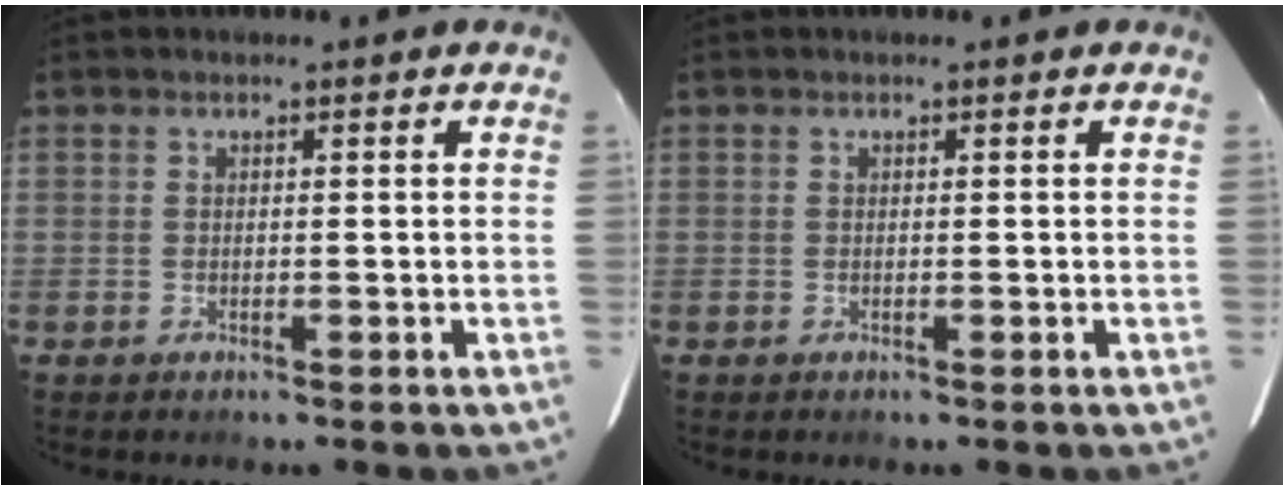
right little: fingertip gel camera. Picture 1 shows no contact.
{"total": 0.0}